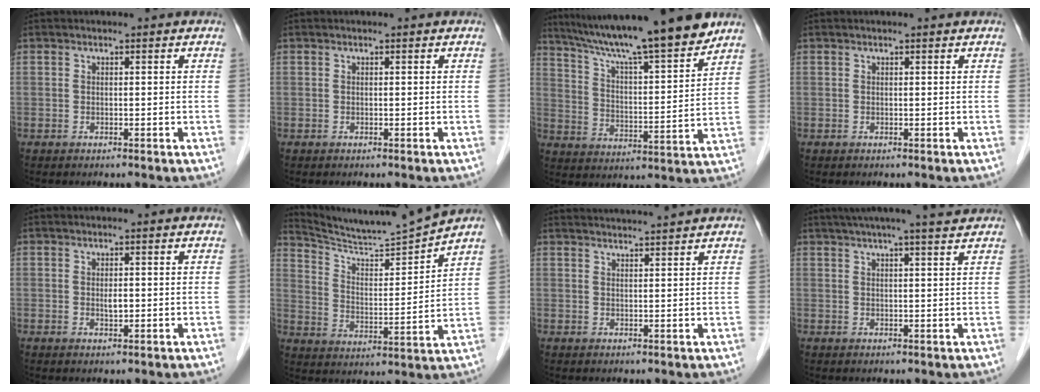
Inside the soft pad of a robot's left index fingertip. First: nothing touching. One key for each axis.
{"total": 0.0}
{"total": 19.2, "fx": 16.4, "fy": 0.1, "fz": 10.0, "tx": -0.163, "ty": 0.002, "tz": 0.257}
{"total": 0.7, "fx": 0.6, "fy": -0.1, "fz": 0.4, "tx": -0.010, "ty": 0.006, "tz": 0.012}
{"total": 1.3, "fx": 0.1, "fy": 0.4, "fz": 1.2, "tx": -0.022, "ty": -0.002, "tz": 0.003}
{"total": 11.4, "fx": 11.0, "fy": -2.3, "fz": 1.9, "tx": -0.042, "ty": -0.032, "tz": 0.191}
{"total": 7.4, "fx": 7.0, "fy": -1.1, "fz": 2.2, "tx": -0.033, "ty": 0.022, "tz": 0.094}
{"total": 9.7, "fx": 8.3, "fy": -0.2, "fz": 5.0, "tx": -0.077, "ty": 0.022, "tz": 0.100}